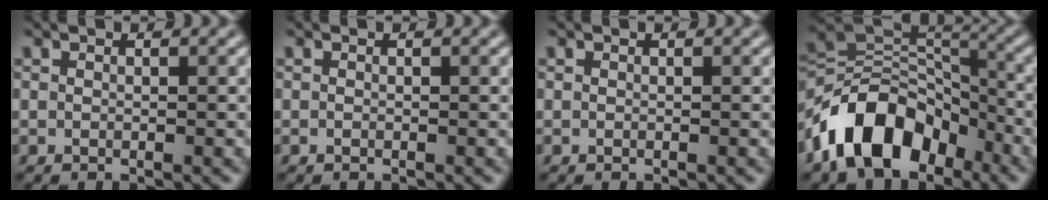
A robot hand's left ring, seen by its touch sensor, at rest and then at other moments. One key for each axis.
{"total": 0.0}
{"total": 0.0}
{"total": 10.5, "fx": -5.9, "fy": 6.3, "fz": 5.9, "tx": -0.087, "ty": 0.013, "tz": -0.118}